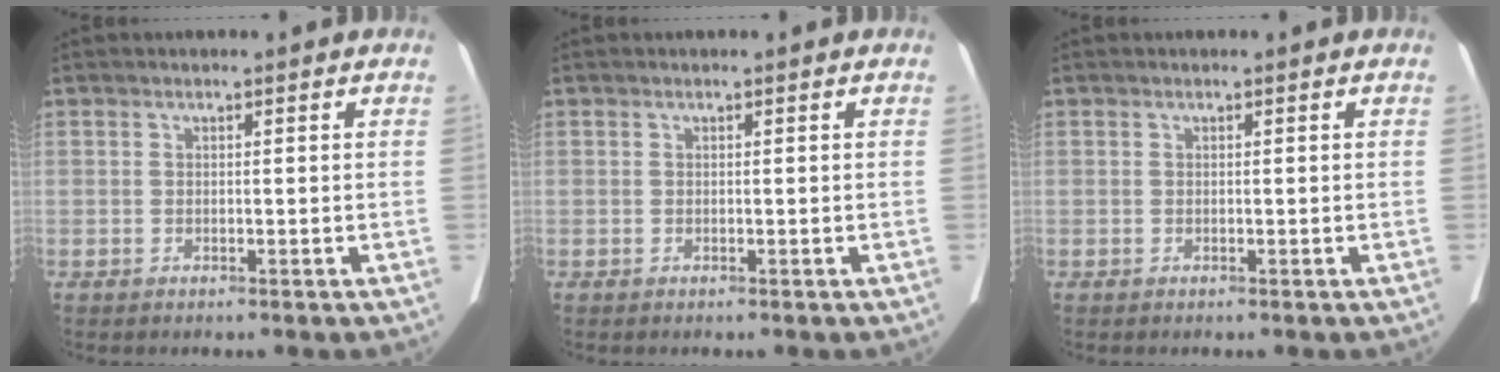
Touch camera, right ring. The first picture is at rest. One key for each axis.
{"total": 0.0}
{"total": 0.0}